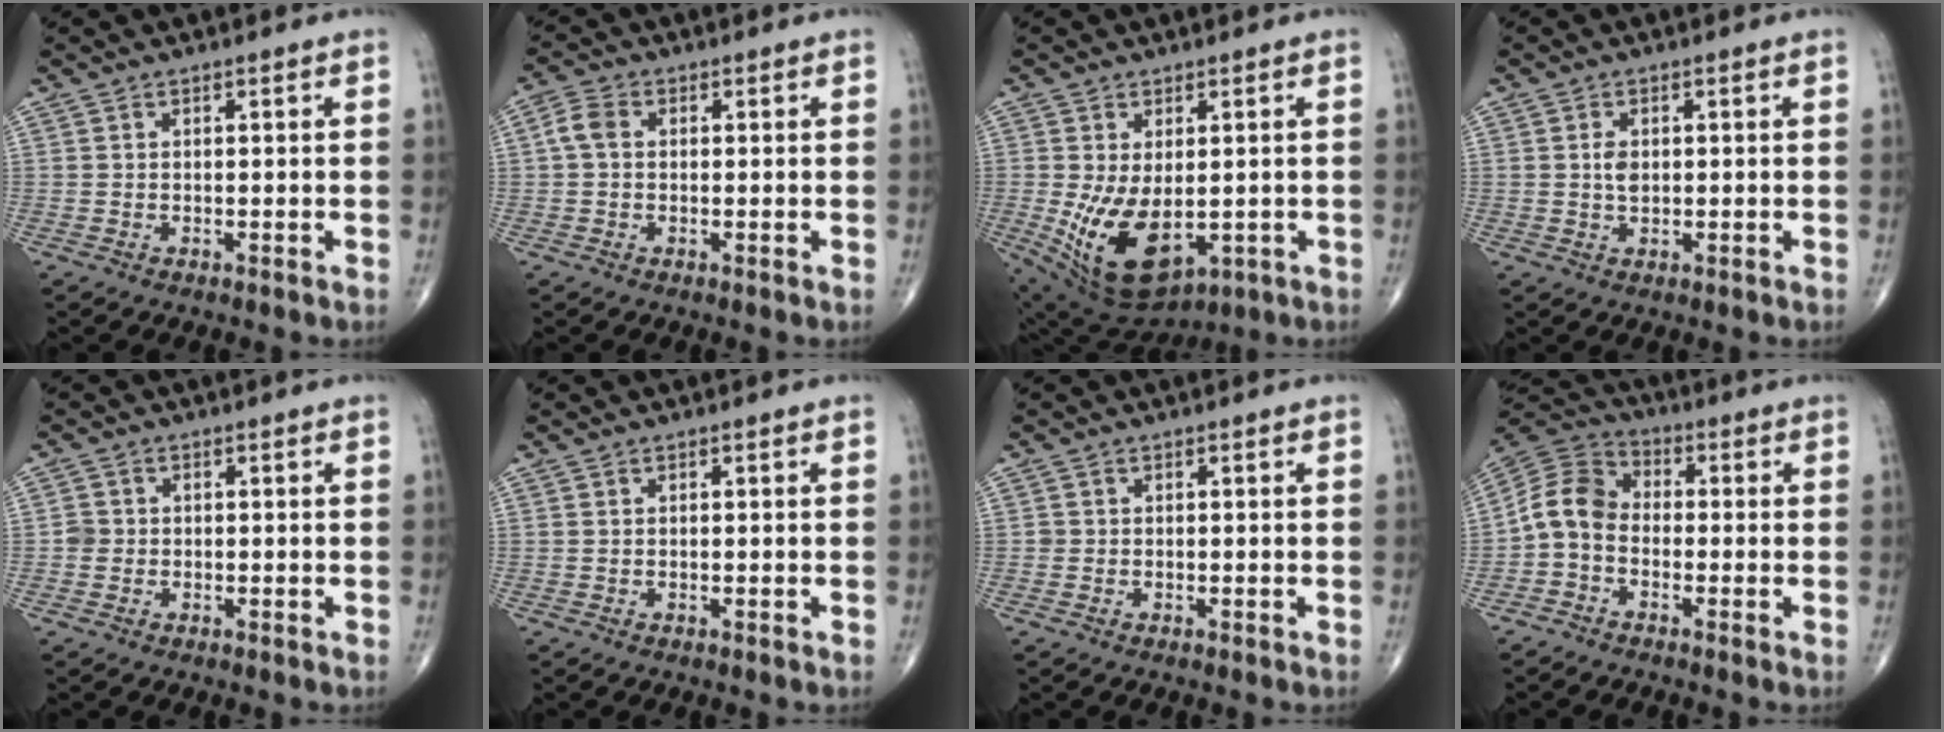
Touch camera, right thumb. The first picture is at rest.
{"total": 3.6, "force": [0.3, 2.6, 2.5], "torque": [-0.052, 0.012, 0.001]}
{"total": 13.6, "force": [-1.9, 7.6, 11.1], "torque": [-0.200, -0.015, 0.000]}
{"total": 2.5, "force": [0.3, 1.6, 1.9], "torque": [-0.031, -0.001, 0.006]}
{"total": 1.8, "force": [-0.3, 1.7, 0.6], "torque": [-0.002, 0.006, -0.007]}
{"total": 0.0}
{"total": 0.6, "force": [-0.1, 0.6, 0.0], "torque": [0.002, 0.004, -0.002]}
{"total": 7.9, "force": [-1.8, 5.9, 5.0], "torque": [-0.085, 0.033, -0.055]}